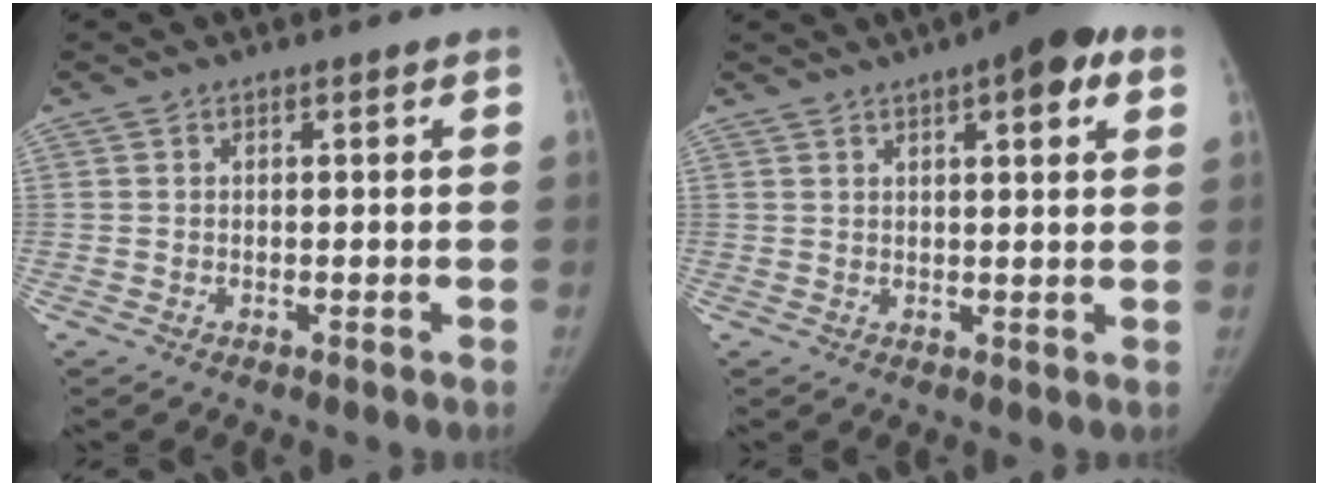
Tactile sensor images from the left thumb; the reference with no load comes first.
{"total": 9.2, "force": [4.5, 2.7, 7.5], "torque": [-0.085, -0.001, 0.053]}